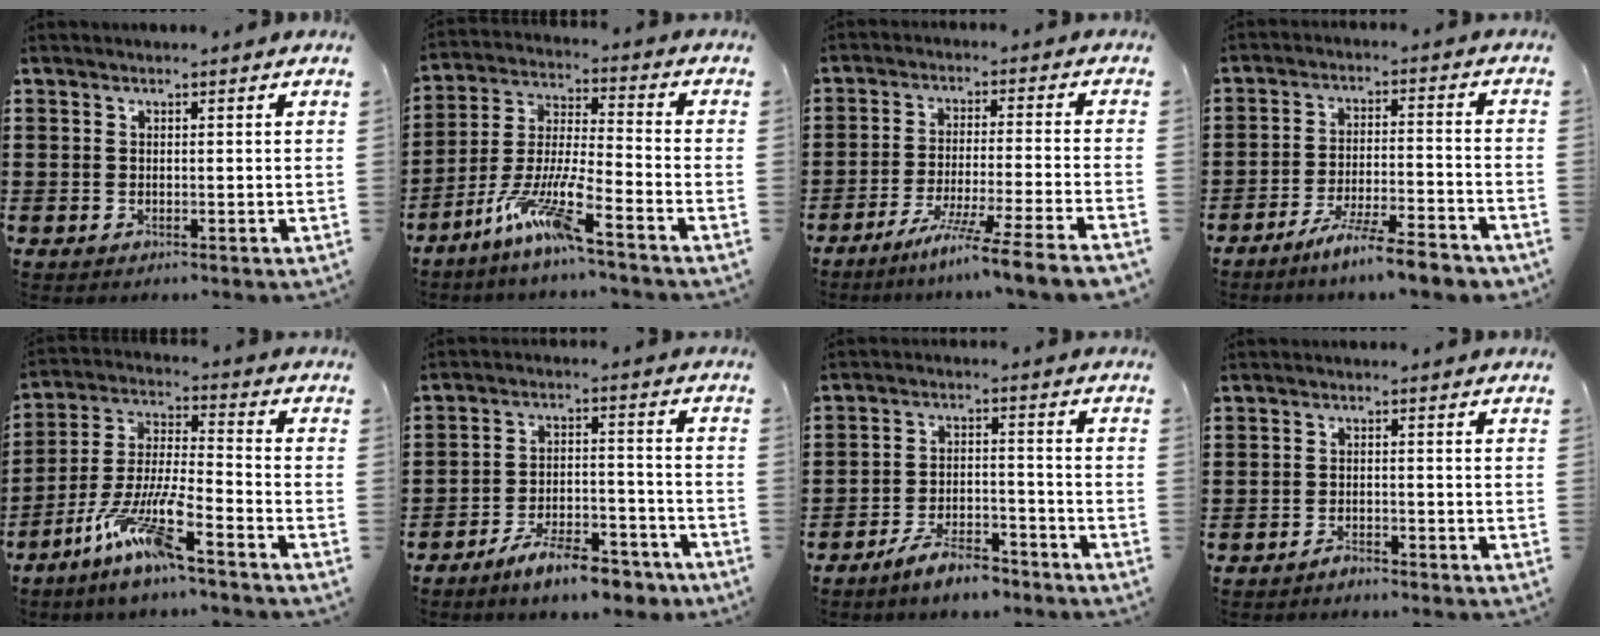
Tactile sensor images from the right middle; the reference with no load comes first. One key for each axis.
{"total": 9.6, "fx": -7.1, "fy": 0.2, "fz": 6.4, "tx": -0.151, "ty": -0.017, "tz": -0.146}
{"total": 7.8, "fx": -6.5, "fy": -1.5, "fz": 4.2, "tx": -0.070, "ty": -0.019, "tz": -0.127}
{"total": 7.6, "fx": -6.5, "fy": -0.2, "fz": 3.9, "tx": -0.071, "ty": -0.007, "tz": -0.123}
{"total": 10.6, "fx": -7.9, "fy": 0.5, "fz": 7.1, "tx": -0.157, "ty": -0.009, "tz": -0.159}
{"total": 8.7, "fx": -7.6, "fy": 1.5, "fz": 3.9, "tx": -0.063, "ty": 0.021, "tz": -0.142}
{"total": 6.5, "fx": -5.7, "fy": 1.3, "fz": 2.8, "tx": -0.055, "ty": 0.006, "tz": -0.109}
{"total": 1.8, "fx": -1.7, "fy": 0.4, "fz": 0.4, "tx": -0.012, "ty": -0.001, "tz": -0.033}